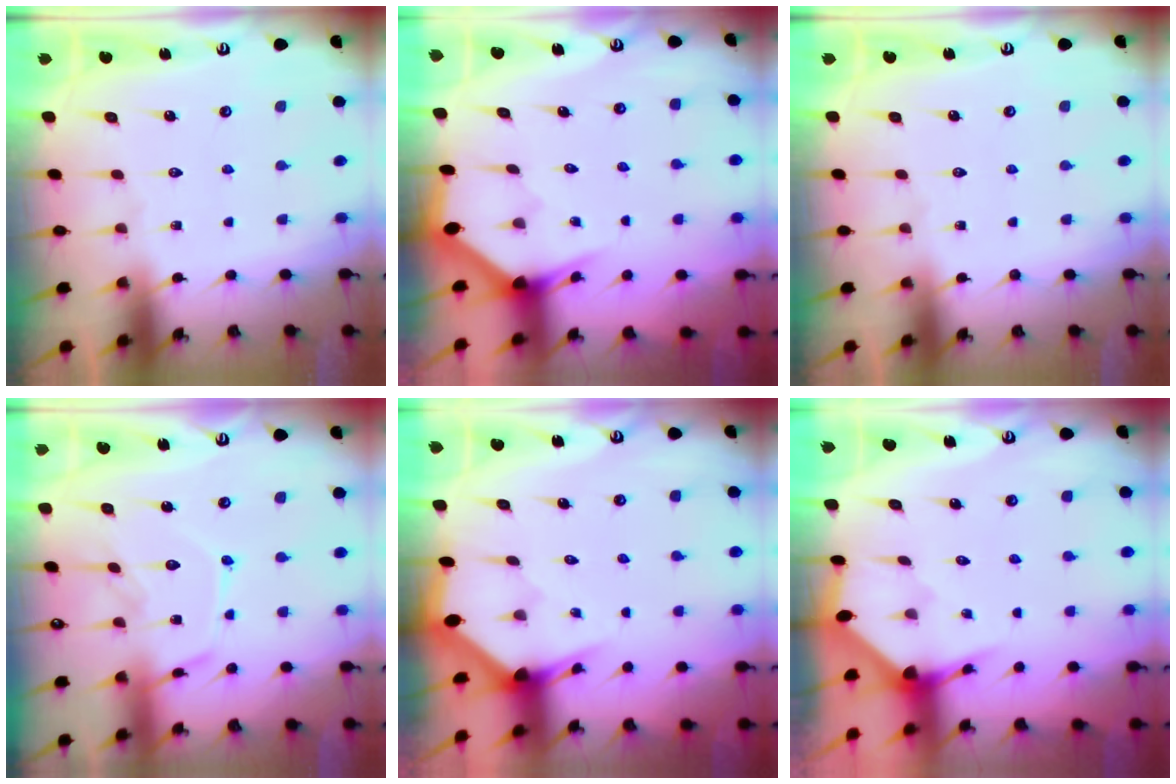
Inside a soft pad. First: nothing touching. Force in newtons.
{"total": 2.9, "press": 2.9, "slide": 0.1}
{"total": 0.0}
{"total": 12.1, "press": 12.1, "slide": 0.6}
{"total": 2.8, "press": 2.8, "slide": 0.1}
{"total": 2.9, "press": 2.9, "slide": 0.3}